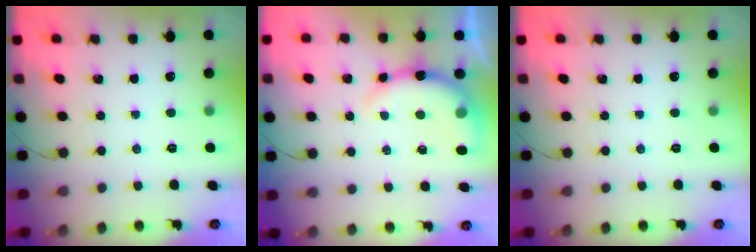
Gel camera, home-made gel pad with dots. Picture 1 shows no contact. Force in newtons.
{"total": 9.7, "press": 9.7, "slide": 0.9}
{"total": 0.0}